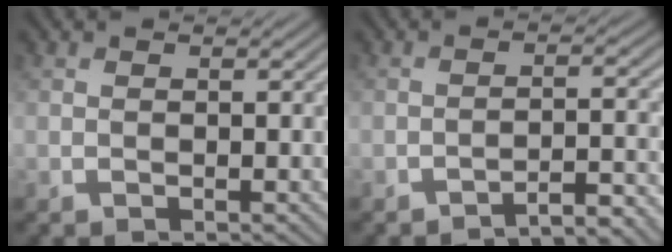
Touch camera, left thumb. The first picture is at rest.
{"total": 4.0, "force": [-3.5, 0.4, 2.0], "torque": [-0.021, 0.017, -0.060]}